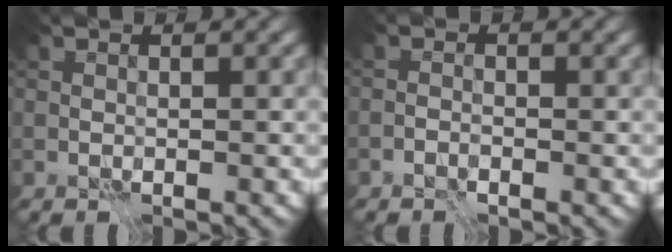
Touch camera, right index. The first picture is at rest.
{"total": 0.9, "force": [-0.9, 0.1, 0.3], "torque": [0.001, 0.011, -0.020]}